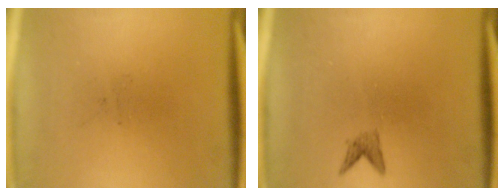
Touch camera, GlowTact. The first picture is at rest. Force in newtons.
{"total": 1.1}